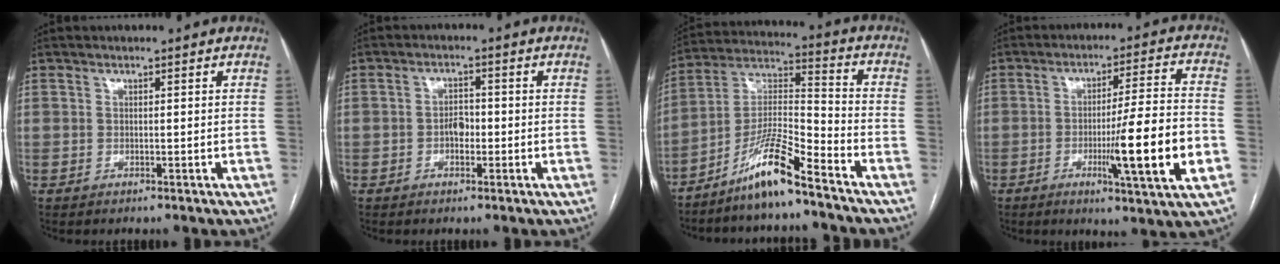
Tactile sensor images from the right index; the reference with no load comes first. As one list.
[{"total": 2.6, "force": [-0.7, 1.5, 2.0], "torque": [-0.030, 0.007, -0.013]}, {"total": 11.0, "force": [-8.3, 0.2, 7.3], "torque": [-0.146, 0.001, -0.156]}, {"total": 13.9, "force": [-3.8, -0.3, 13.4], "torque": [-0.207, -0.015, -0.060]}]